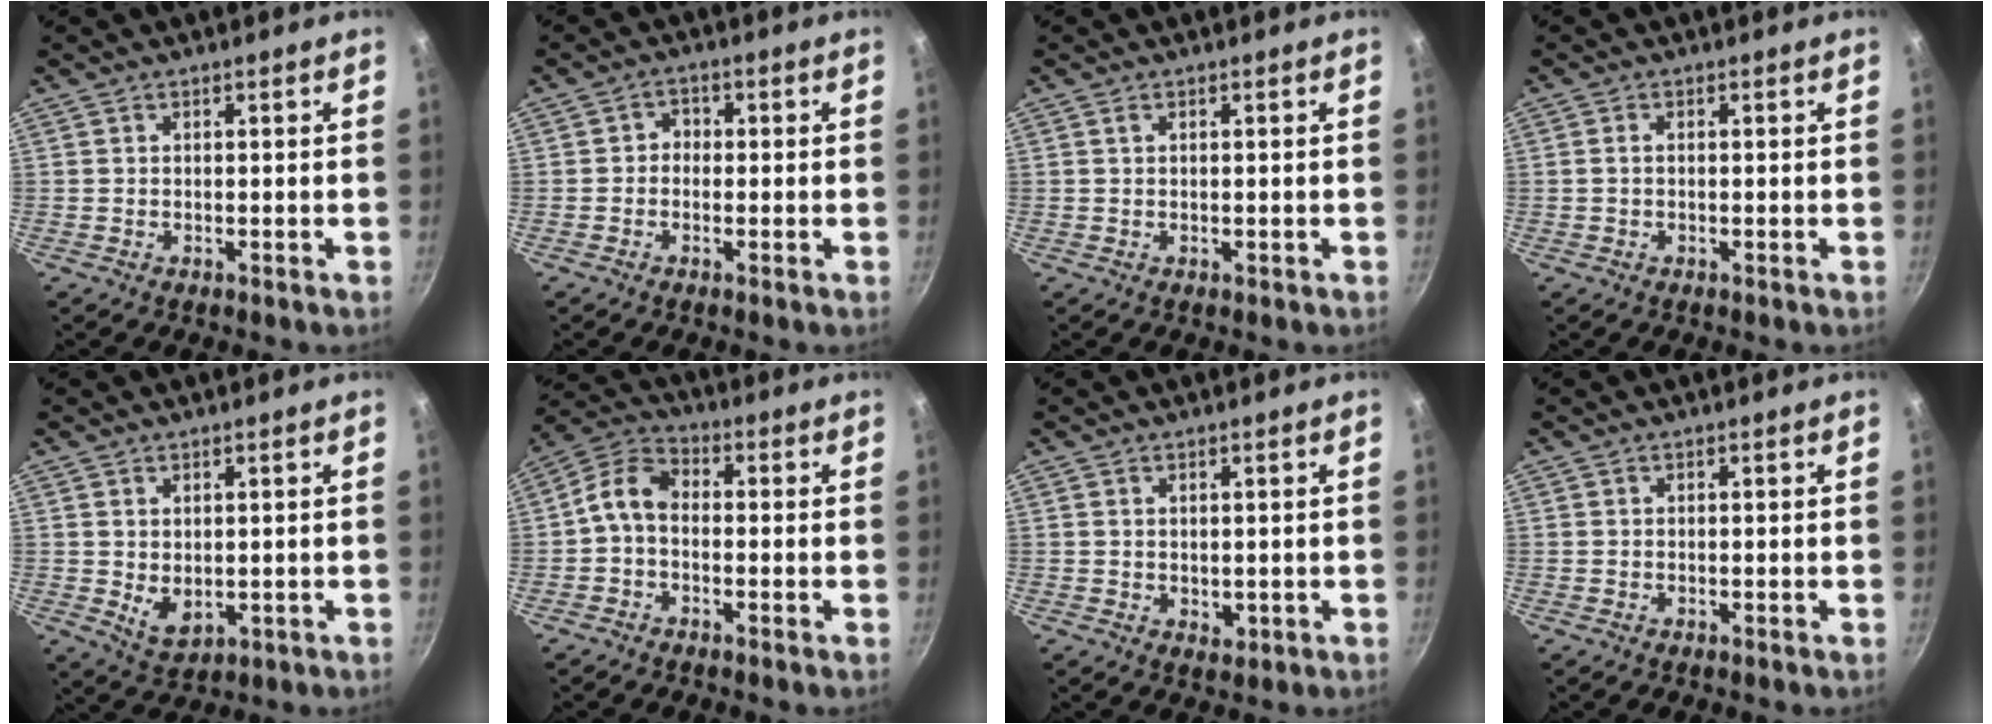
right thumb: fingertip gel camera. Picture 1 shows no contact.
{"total": 2.3, "force": [-0.5, 2.0, 1.0], "torque": [-0.002, 0.010, -0.016]}
{"total": 0.5, "force": [0.2, 0.3, 0.4], "torque": [-0.004, 0.002, 0.004]}
{"total": 1.1, "force": [-0.1, 0.6, 0.9], "torque": [-0.020, 0.005, -0.002]}
{"total": 4.8, "force": [0.5, 3.2, 3.5], "torque": [-0.050, -0.016, 0.020]}
{"total": 6.7, "force": [-1.0, 4.6, 4.7], "torque": [-0.092, 0.030, -0.037]}
{"total": 1.6, "force": [0.5, 1.2, 1.0], "torque": [-0.011, -0.005, 0.011]}
{"total": 0.0}